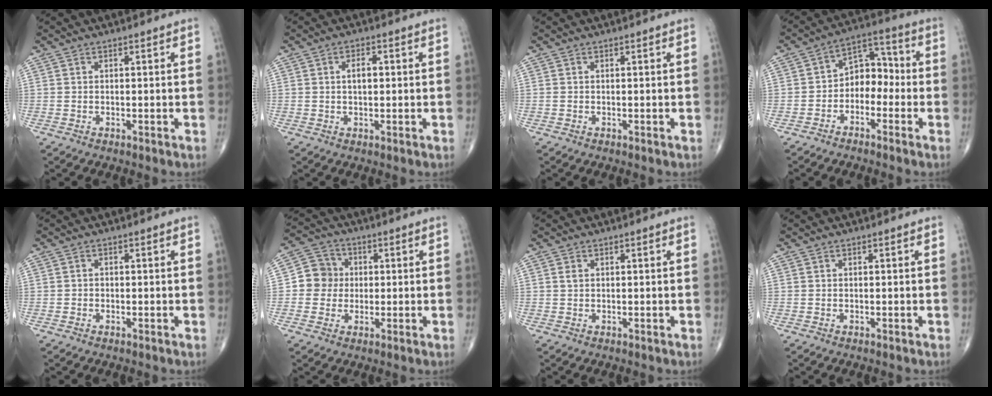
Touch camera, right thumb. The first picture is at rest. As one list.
[{"total": 3.0, "force": [0.4, 1.5, 2.5], "torque": [-0.039, 0.001, 0.006]}, {"total": 0.0}, {"total": 7.8, "force": [-2.1, 5.6, 5.0], "torque": [-0.044, 0.044, -0.051]}, {"total": 0.6, "force": [-0.2, 0.5, 0.2], "torque": [0.002, 0.003, -0.007]}, {"total": 6.7, "force": [0.1, 6.4, 2.0], "torque": [-0.003, 0.012, -0.010]}, {"total": 0.9, "force": [0.3, 0.6, 0.5], "torque": [-0.010, 0.002, 0.006]}, {"total": 0.0}]